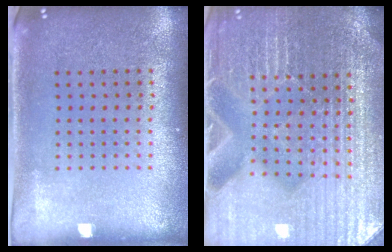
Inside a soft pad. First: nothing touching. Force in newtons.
{"total": 5.2, "press": 4.8, "slide": 1.8}